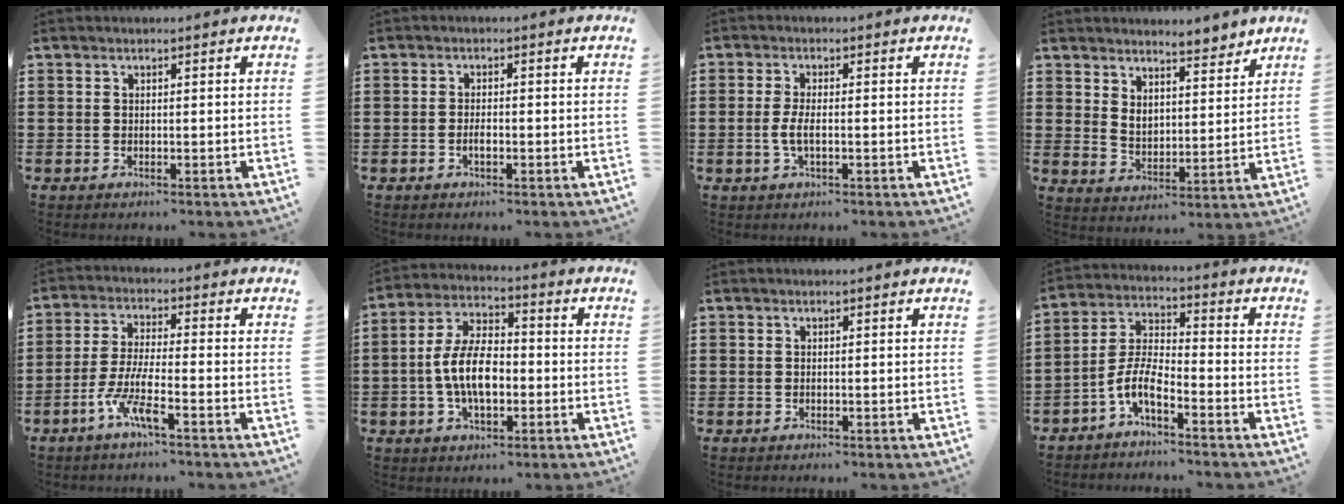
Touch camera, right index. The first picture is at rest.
{"total": 1.5, "force": [-0.6, 0.6, 1.2], "torque": [-0.026, 0.000, -0.009]}
{"total": 3.2, "force": [-0.6, 1.0, 3.0], "torque": [-0.076, -0.005, -0.018]}
{"total": 5.3, "force": [4.7, 2.2, 1.1], "torque": [-0.034, -0.018, 0.085]}
{"total": 6.7, "force": [-4.0, 0.7, 5.3], "torque": [-0.126, -0.013, -0.081]}
{"total": 8.9, "force": [-1.6, 4.5, 7.4], "torque": [-0.165, 0.003, -0.034]}
{"total": 0.0}
{"total": 6.0, "force": [-4.0, 1.8, 4.1], "torque": [-0.117, -0.010, -0.088]}